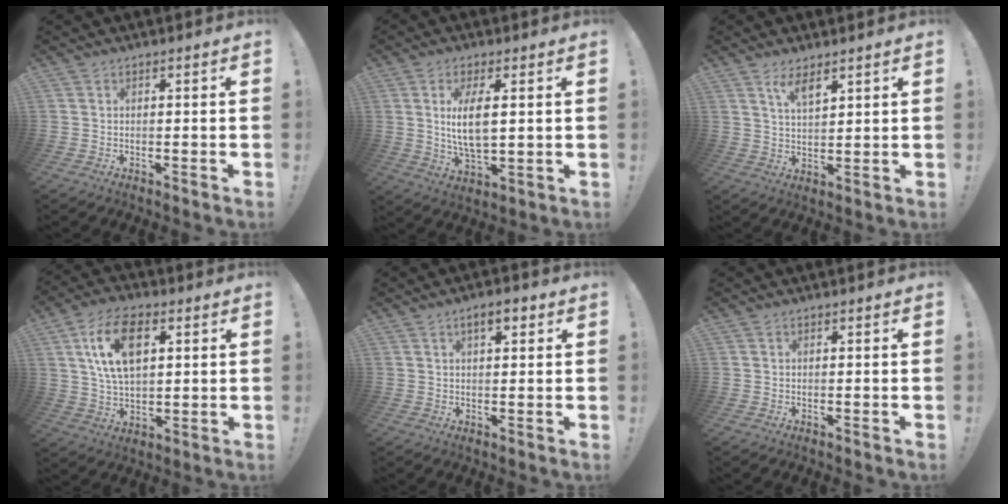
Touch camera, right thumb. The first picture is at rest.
{"total": 9.4, "force": [1.8, 3.7, 8.5], "torque": [-0.167, -0.015, 0.026]}
{"total": 5.7, "force": [4.1, 1.6, 3.6], "torque": [-0.065, -0.024, 0.070]}
{"total": 15.4, "force": [5.4, 8.9, 11.4], "torque": [-0.200, 0.000, 0.094]}
{"total": 4.3, "force": [2.1, 1.6, 3.4], "torque": [-0.051, -0.002, 0.031]}
{"total": 0.0}